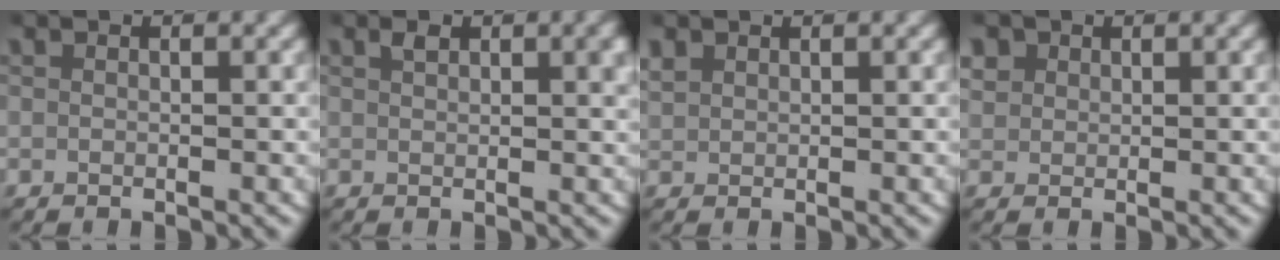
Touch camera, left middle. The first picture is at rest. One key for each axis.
{"total": 1.3, "fx": 0.7, "fy": 0.3, "fz": 1.0, "tx": -0.010, "ty": 0.001, "tz": 0.014}
{"total": 1.5, "fx": 1.0, "fy": 1.1, "fz": 0.6, "tx": -0.022, "ty": 0.001, "tz": 0.024}
{"total": 2.5, "fx": 1.1, "fy": 2.1, "fz": 0.9, "tx": -0.034, "ty": -0.003, "tz": 0.026}